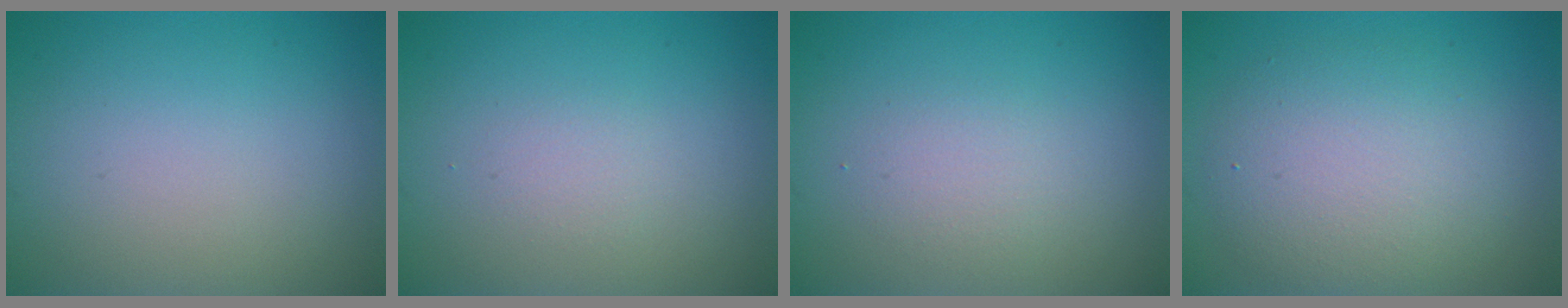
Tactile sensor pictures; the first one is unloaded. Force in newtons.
{"total": 2.6, "press": 2.6, "slide": 0.3}
{"total": 1.6, "press": 1.6, "slide": 0.1}
{"total": 5.6, "press": 5.6, "slide": 0.3}